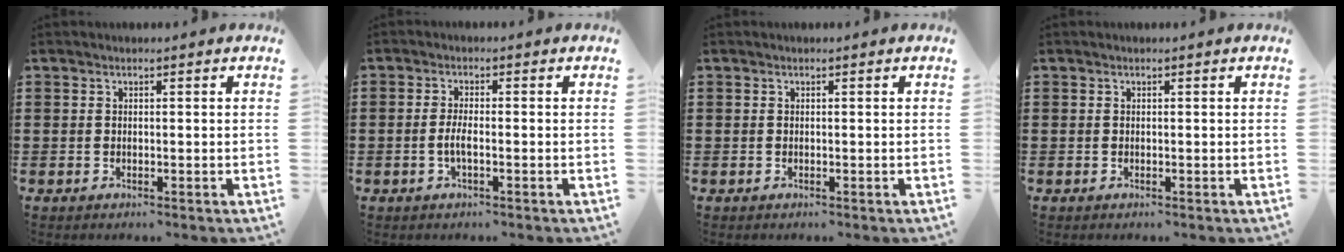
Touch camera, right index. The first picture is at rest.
{"total": 2.5, "force": [-0.8, 0.5, 2.4], "torque": [-0.057, -0.005, -0.019]}
{"total": 0.0}
{"total": 0.0}